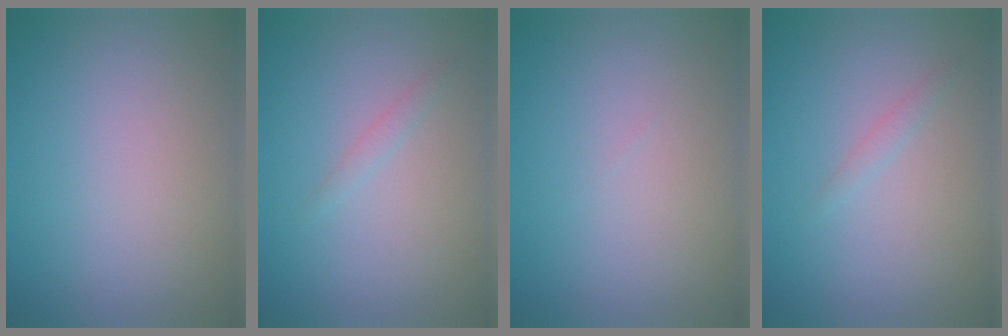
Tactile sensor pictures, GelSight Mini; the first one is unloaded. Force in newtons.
{"total": 0.8, "press": 0.8, "slide": 0.1}
{"total": 0.0}
{"total": 0.8, "press": 0.8, "slide": 0.1}